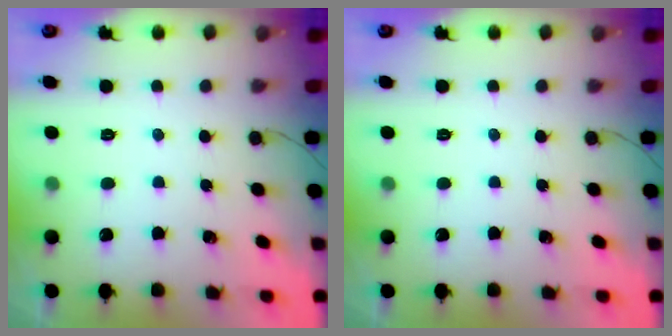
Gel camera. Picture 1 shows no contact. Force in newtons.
{"total": 0.0}